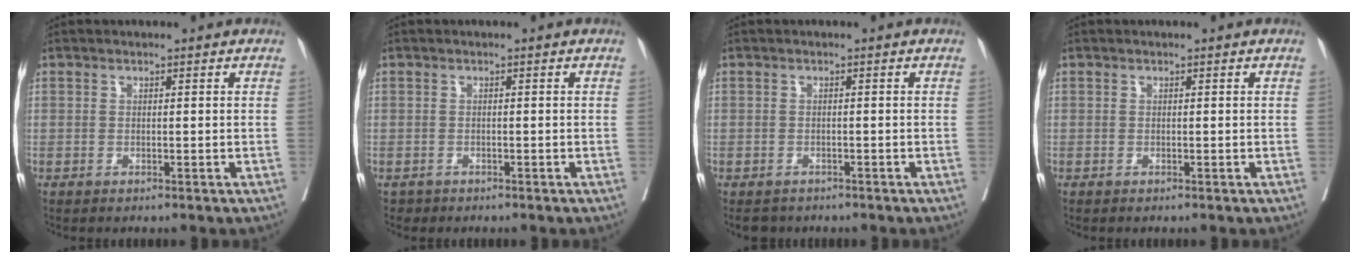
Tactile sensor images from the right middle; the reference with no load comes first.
{"total": 1.0, "force": [-0.8, 0.6, -0.1], "torque": [-0.006, 0.001, -0.013]}
{"total": 2.9, "force": [-2.5, 1.5, 0.5], "torque": [-0.007, -0.002, -0.036]}
{"total": 0.0}